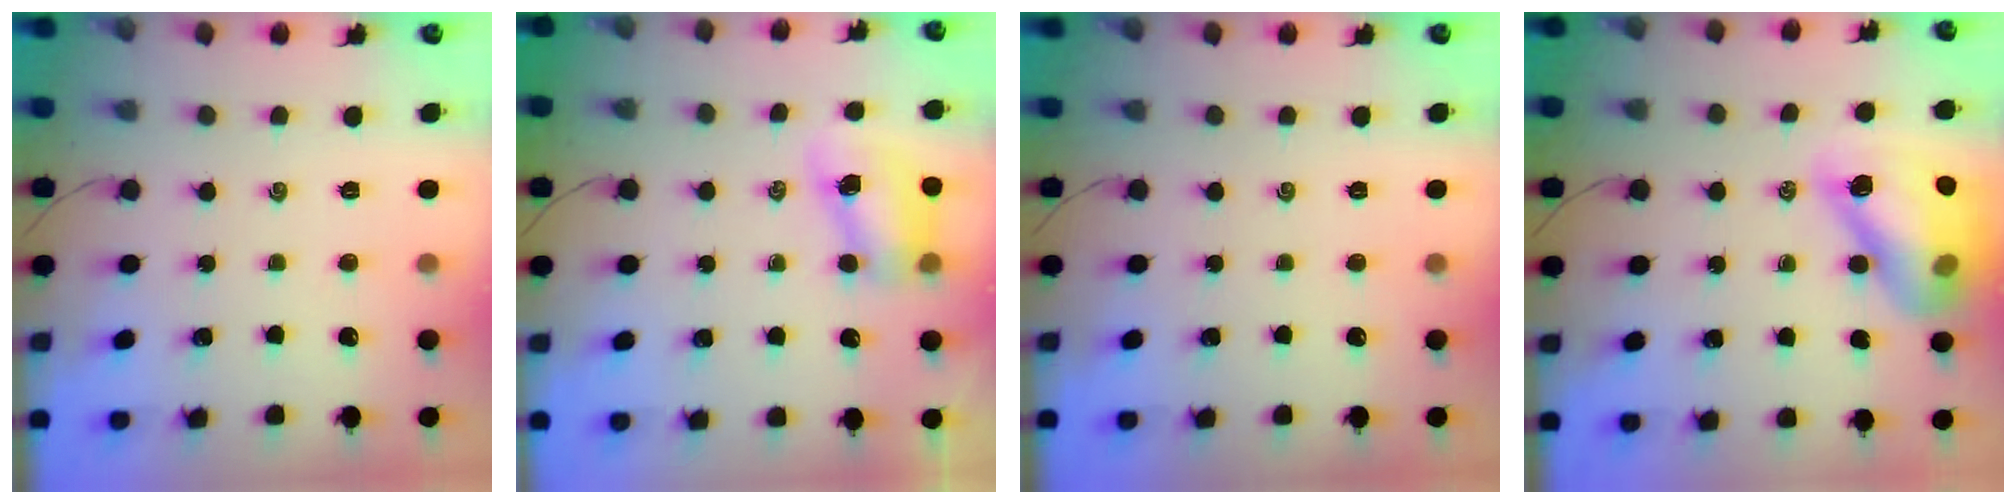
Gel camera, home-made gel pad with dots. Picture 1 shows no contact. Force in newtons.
{"total": 7.9, "press": 7.9, "slide": 1.0}
{"total": 0.0}
{"total": 15.5, "press": 14.9, "slide": 4.1}